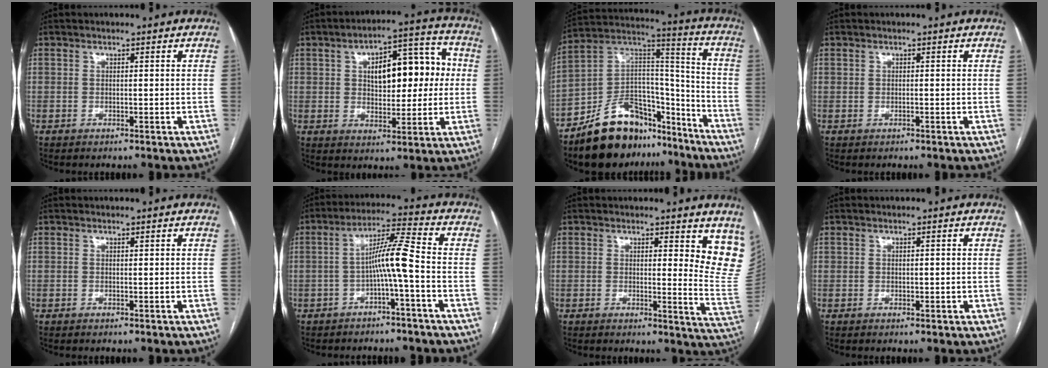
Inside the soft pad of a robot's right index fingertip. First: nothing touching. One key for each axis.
{"total": 13.5, "fx": 2.1, "fy": 6.3, "fz": 11.7, "tx": -0.168, "ty": 0.038, "tz": 0.039}
{"total": 19.4, "fx": -14.3, "fy": 9.5, "fz": 8.9, "tx": -0.139, "ty": 0.059, "tz": -0.231}
{"total": 0.0}
{"total": 0.0}
{"total": 7.0, "fx": -1.7, "fy": -0.5, "fz": 6.7, "tx": -0.122, "ty": 0.019, "tz": -0.030}
{"total": 9.3, "fx": 6.5, "fy": 1.9, "fz": 6.4, "tx": -0.057, "ty": -0.038, "tz": 0.056}
{"total": 1.0, "fx": 0.1, "fy": 0.8, "fz": 0.6, "tx": -0.013, "ty": 0.004, "tz": 0.007}